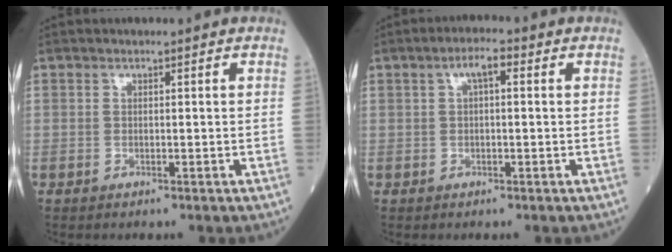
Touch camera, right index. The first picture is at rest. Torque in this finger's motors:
{"motor_torque": [0.18, 0.13, 0.04, 0.05]}